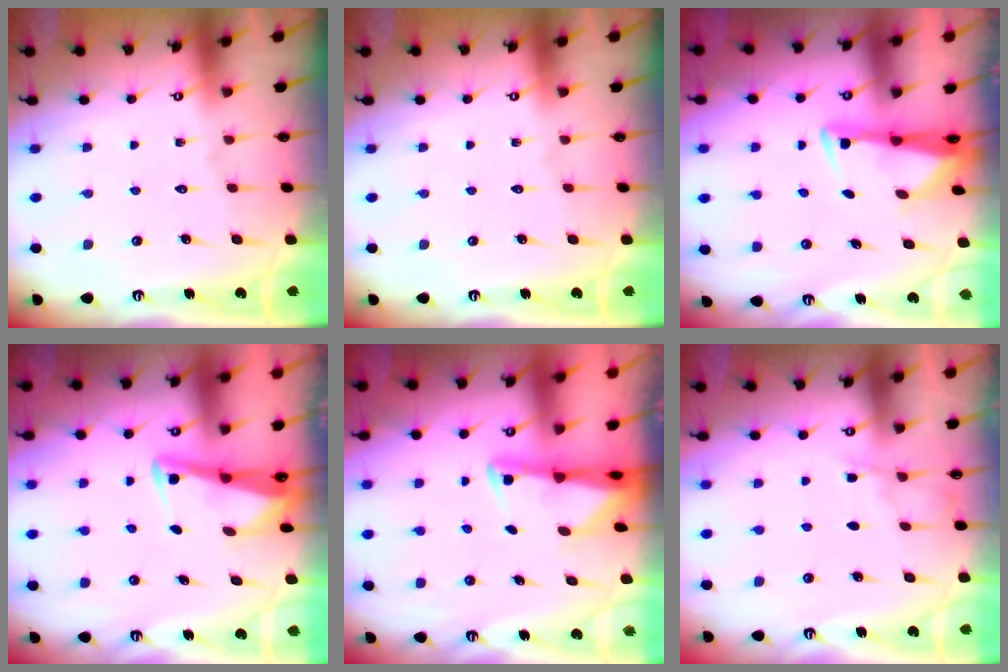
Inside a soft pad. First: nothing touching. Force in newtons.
{"total": 0.0}
{"total": 2.9, "press": 2.8, "slide": 0.9}
{"total": 3.1, "press": 3.1, "slide": 0.4}
{"total": 2.4, "press": 2.4, "slide": 0.5}
{"total": 3.7, "press": 3.7, "slide": 0.4}